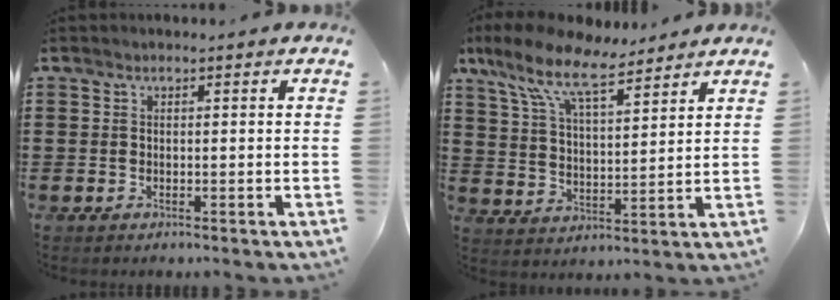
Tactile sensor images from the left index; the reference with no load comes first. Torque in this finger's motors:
{"motor_torque": [2.03, -0.11, 0.48, 0.21]}